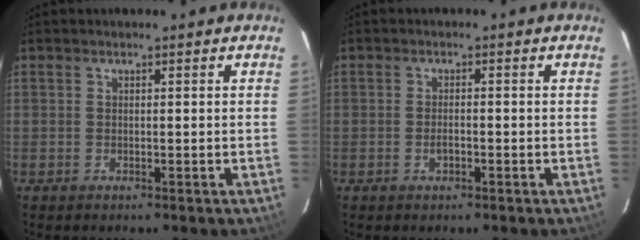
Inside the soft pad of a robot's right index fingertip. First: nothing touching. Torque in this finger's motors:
{"motor_torque": [0.00, -0.04, 0.10, 0.02]}